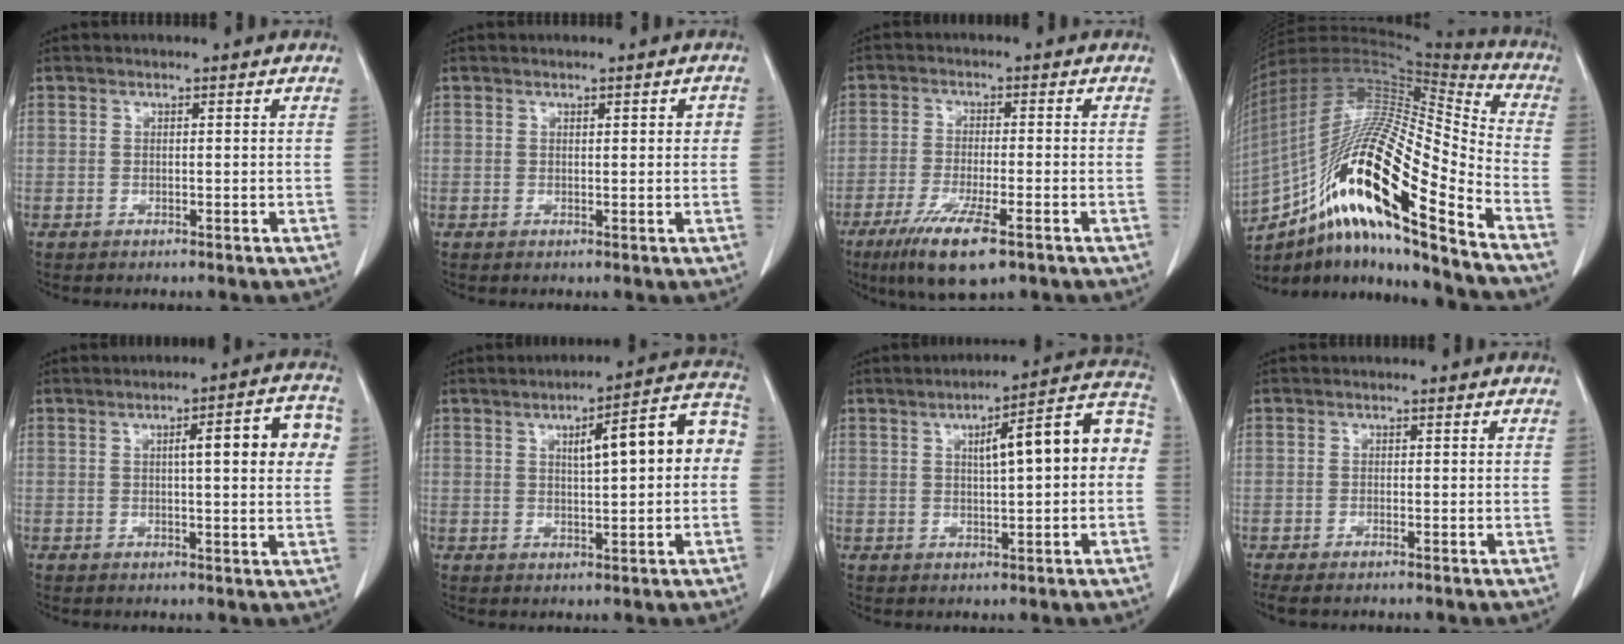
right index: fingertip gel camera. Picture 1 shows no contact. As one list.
[{"total": 2.0, "force": [0.5, 0.7, 1.8], "torque": [-0.020, 0.006, 0.006]}, {"total": 9.4, "force": [-5.6, 1.4, 7.5], "torque": [-0.137, -0.024, -0.091]}, {"total": 26.8, "force": [-14.7, 3.1, 22.3], "torque": [-0.416, -0.019, -0.264]}, {"total": 9.3, "force": [1.9, 1.5, 8.9], "torque": [-0.114, 0.020, 0.020]}, {"total": 11.0, "force": [1.6, 2.1, 10.6], "torque": [-0.139, 0.036, 0.018]}, {"total": 11.9, "force": [1.4, 2.3, 11.6], "torque": [-0.152, 0.042, 0.016]}, {"total": 1.4, "force": [-1.0, 0.5, 0.8], "torque": [-0.014, -0.003, -0.011]}]